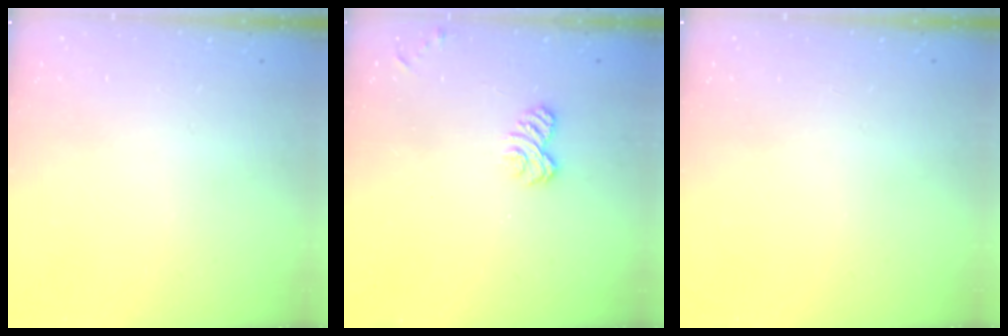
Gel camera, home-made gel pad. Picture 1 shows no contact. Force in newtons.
{"total": 3.4, "press": 3.2, "slide": 1.1}
{"total": 0.0}